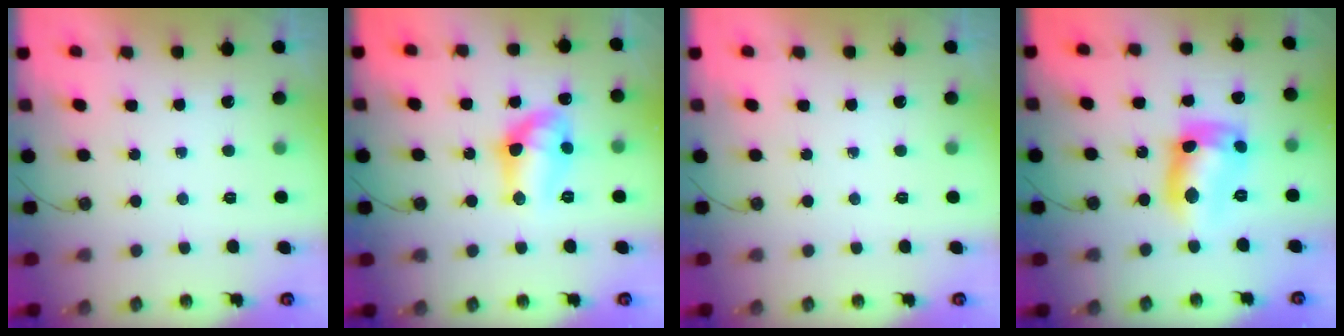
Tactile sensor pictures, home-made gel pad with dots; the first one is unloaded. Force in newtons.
{"total": 11.7, "press": 11.7, "slide": 0.5}
{"total": 0.0}
{"total": 12.7, "press": 12.7, "slide": 1.0}